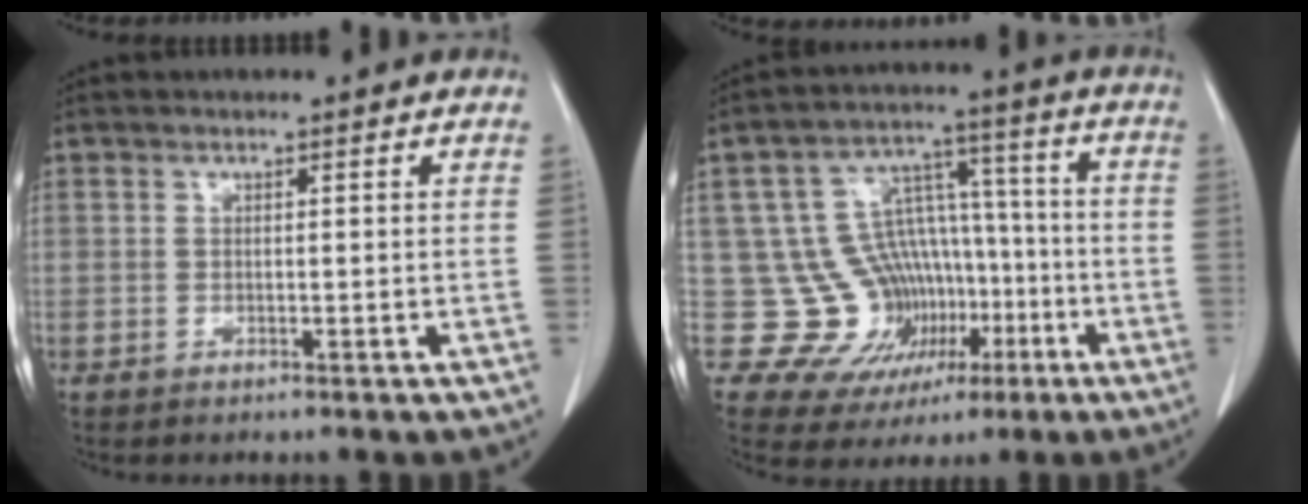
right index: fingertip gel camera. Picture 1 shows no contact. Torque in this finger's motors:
{"motor_torque": [0.07, -0.04, -0.26, -0.16]}